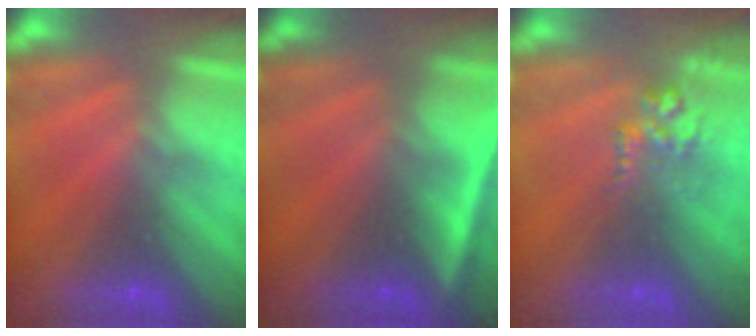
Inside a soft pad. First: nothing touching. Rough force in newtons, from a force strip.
{"total": 4.6}
{"total": 2.8}